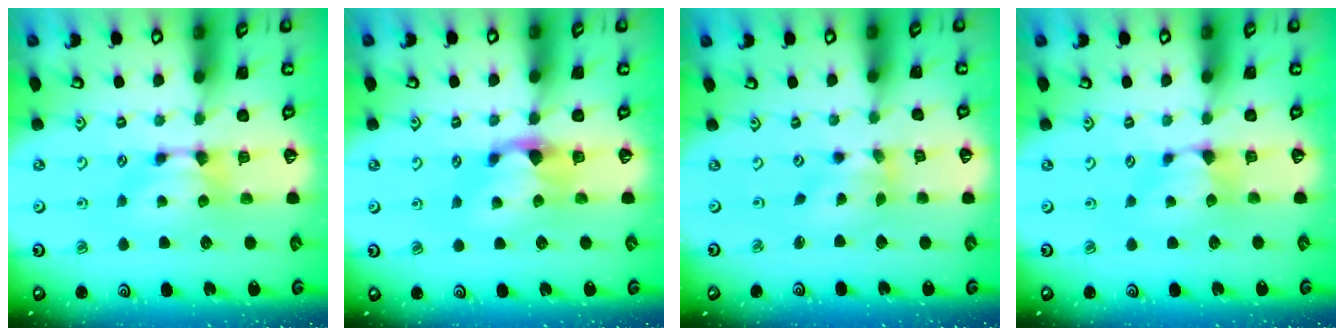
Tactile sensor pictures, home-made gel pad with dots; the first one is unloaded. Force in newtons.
{"total": 1.1, "press": 0.2, "slide": 1.1}
{"total": 2.3, "press": 1.7, "slide": 1.5}
{"total": 0.6, "press": 0.3, "slide": 0.6}